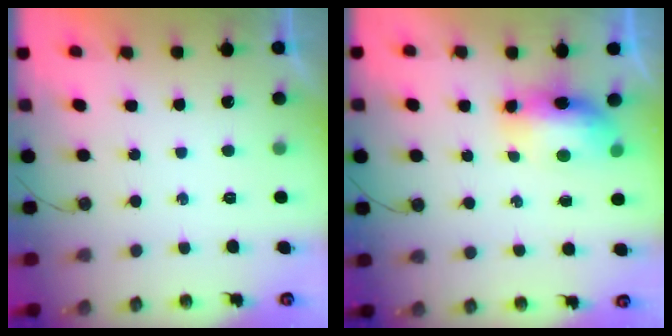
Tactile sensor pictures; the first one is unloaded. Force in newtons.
{"total": 13.4, "press": 10.4, "slide": 8.4}